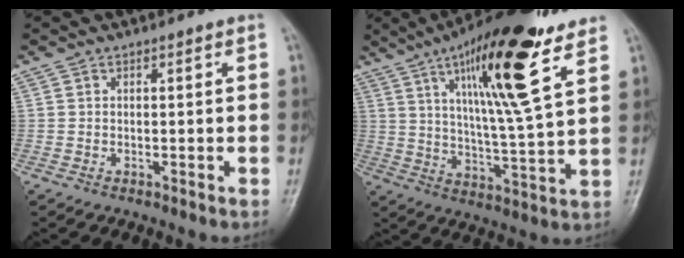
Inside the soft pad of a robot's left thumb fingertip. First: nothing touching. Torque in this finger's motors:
{"motor_torque": [0.59, 0.62, 1.87, -0.91, 0.46]}